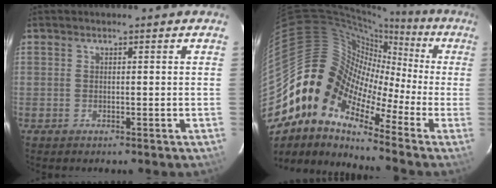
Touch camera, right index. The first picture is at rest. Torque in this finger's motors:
{"motor_torque": [0.37, -0.40, -0.04, -0.12]}